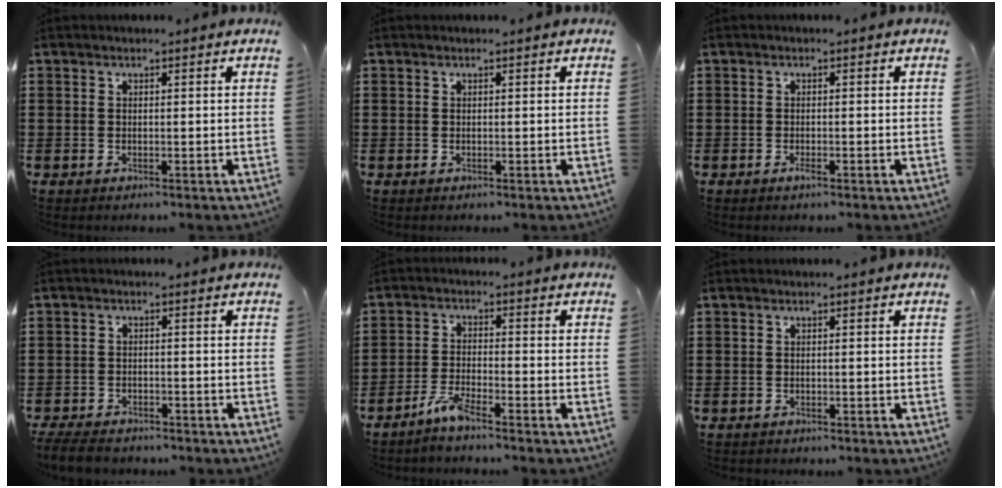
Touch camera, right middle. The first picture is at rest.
{"total": 0.0}
{"total": 0.8, "force": [-0.5, 0.1, 0.7], "torque": [-0.014, -0.006, -0.007]}
{"total": 3.4, "force": [-3.2, 0.8, 0.6], "torque": [-0.020, 0.002, -0.069]}
{"total": 3.6, "force": [-2.8, 0.1, 2.3], "torque": [-0.060, -0.003, -0.058]}
{"total": 0.6, "force": [-0.5, 0.2, -0.1], "torque": [0.001, 0.003, -0.013]}